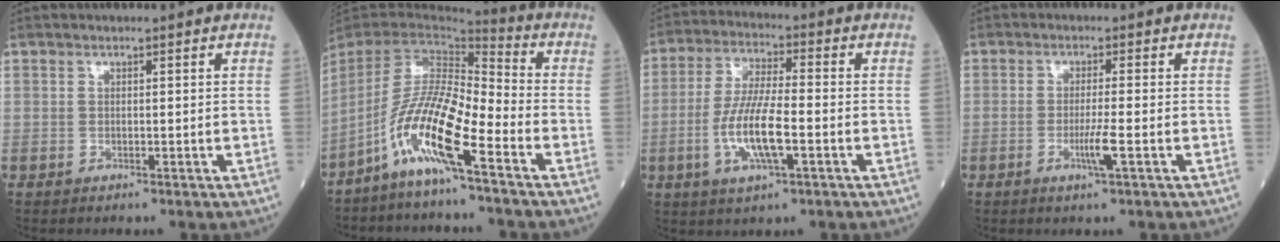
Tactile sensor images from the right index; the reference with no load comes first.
{"total": 12.5, "force": [-7.1, 0.5, 10.3], "torque": [-0.214, -0.014, -0.142]}
{"total": 10.0, "force": [-2.8, 1.9, 9.5], "torque": [-0.195, -0.005, -0.053]}
{"total": 3.4, "force": [-1.2, -0.5, 3.1], "torque": [-0.065, -0.008, -0.023]}